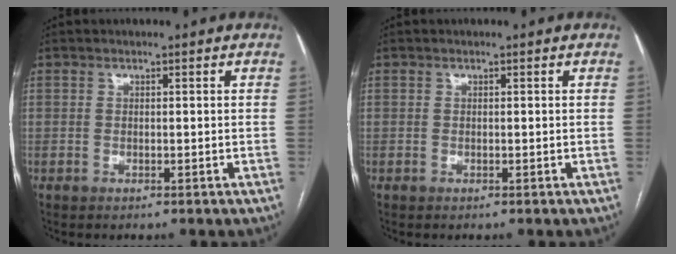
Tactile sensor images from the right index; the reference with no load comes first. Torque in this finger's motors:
{"motor_torque": [0.00, 0.00, 0.00, 0.00]}